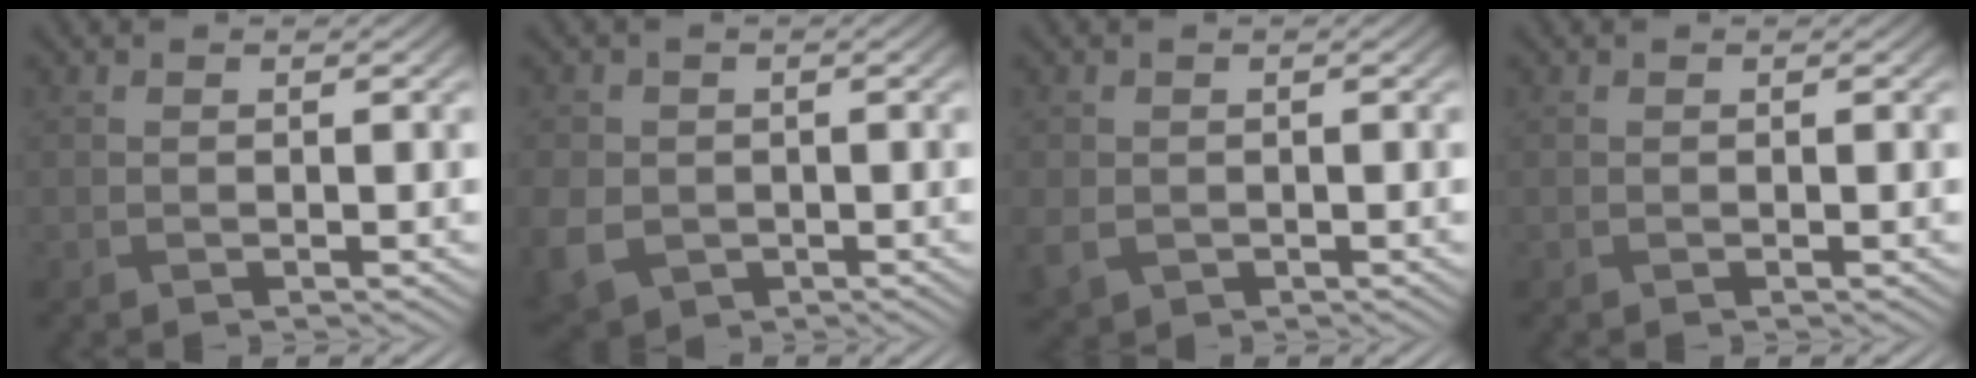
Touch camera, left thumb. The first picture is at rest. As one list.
[{"total": 6.0, "force": [-1.4, 5.1, 2.9], "torque": [-0.100, -0.024, -0.026]}, {"total": 3.0, "force": [-0.8, 2.6, 1.5], "torque": [-0.050, -0.012, -0.017]}, {"total": 0.0}]